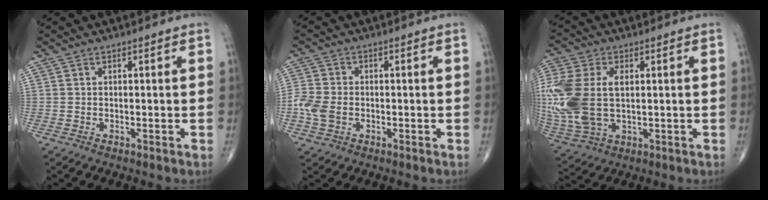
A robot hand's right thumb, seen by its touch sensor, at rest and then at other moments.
{"total": 5.8, "force": [-1.5, 4.2, 3.7], "torque": [-0.091, 0.005, -0.033]}
{"total": 19.3, "force": [1.2, 11.9, 15.2], "torque": [-0.388, -0.004, 0.033]}